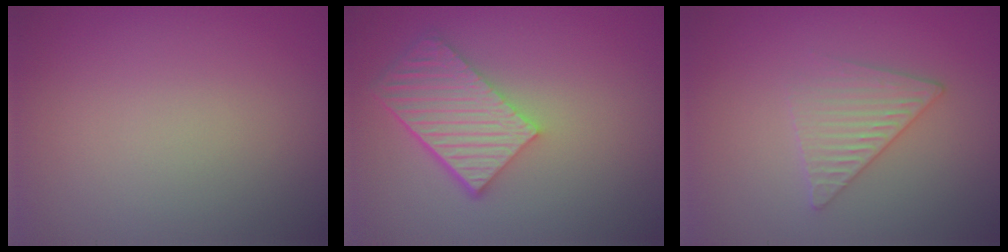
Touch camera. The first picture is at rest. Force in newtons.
{"total": 5.7, "press": 4.3, "slide": 3.7}
{"total": 3.0, "press": 3.0, "slide": 0.3}